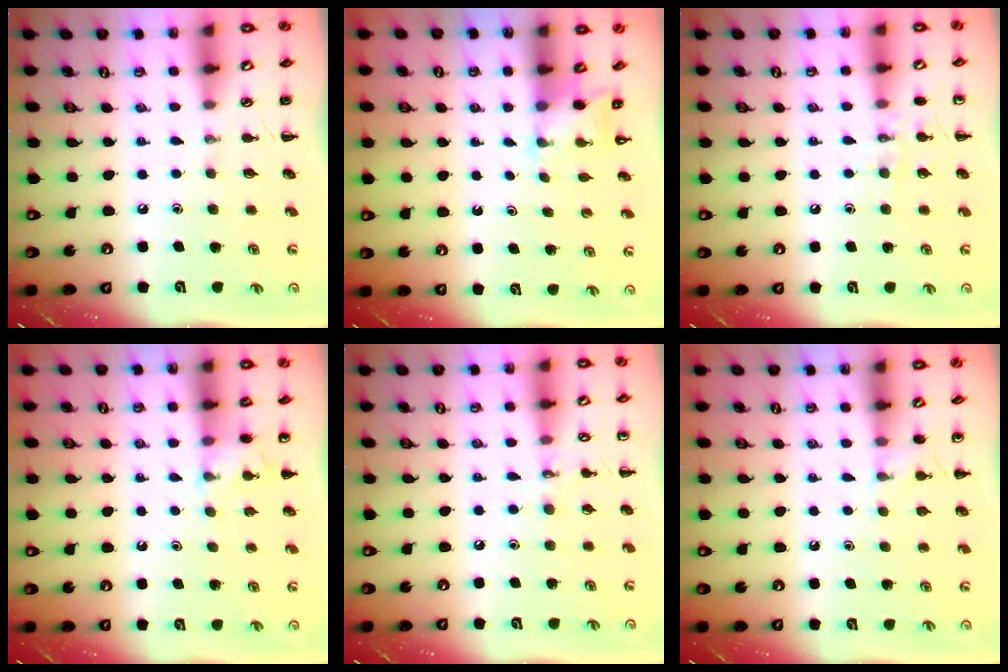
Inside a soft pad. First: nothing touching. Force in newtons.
{"total": 2.7, "press": 2.6, "slide": 0.9}
{"total": 7.1, "press": 6.9, "slide": 1.7}
{"total": 5.6, "press": 5.4, "slide": 1.4}
{"total": 6.4, "press": 6.2, "slide": 1.6}
{"total": 4.8, "press": 4.5, "slide": 1.7}